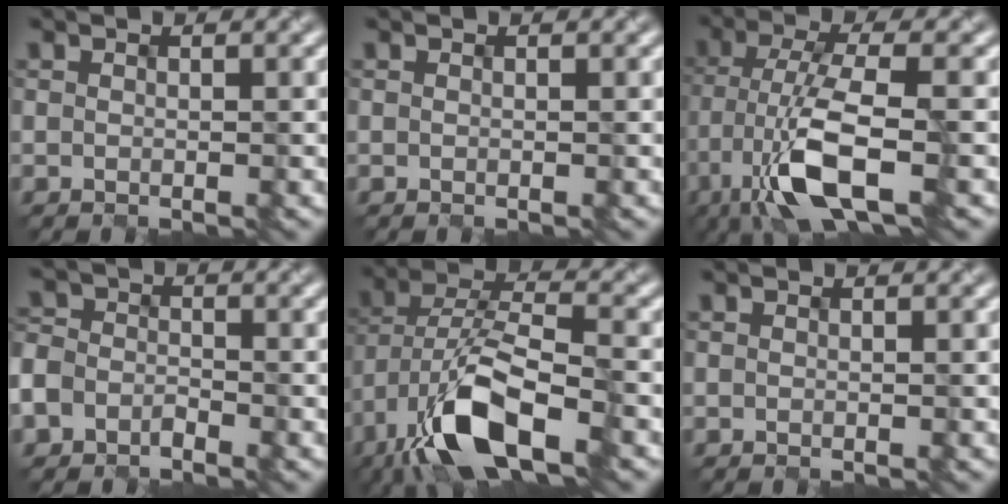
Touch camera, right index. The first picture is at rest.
{"total": 0.0}
{"total": 7.8, "force": [-3.9, 2.0, 6.5], "torque": [-0.130, 0.000, -0.076]}
{"total": 3.6, "force": [-2.0, 2.6, 1.3], "torque": [-0.012, -0.005, -0.044]}
{"total": 10.6, "force": [-6.1, 3.6, 7.9], "torque": [-0.157, 0.001, -0.114]}
{"total": 0.0}